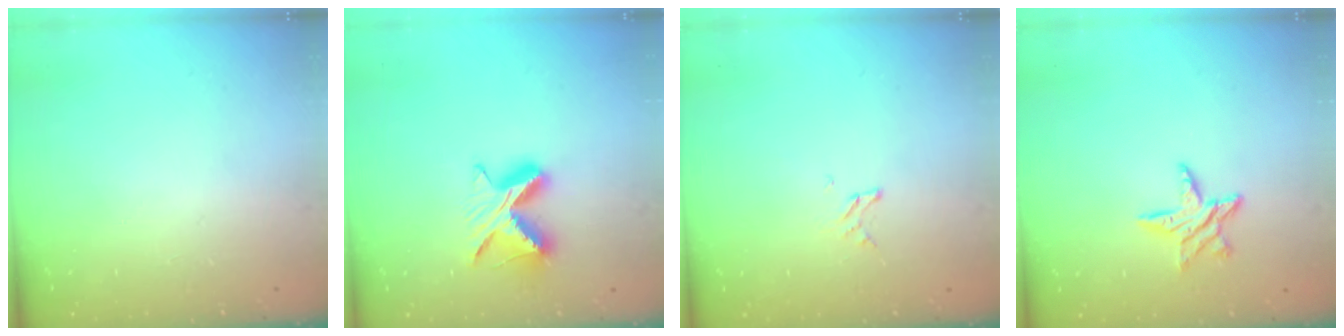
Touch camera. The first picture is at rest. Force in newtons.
{"total": 9.0, "press": 9.0, "slide": 0.9}
{"total": 1.2, "press": 1.2, "slide": 0.1}
{"total": 7.9, "press": 7.9, "slide": 0.5}